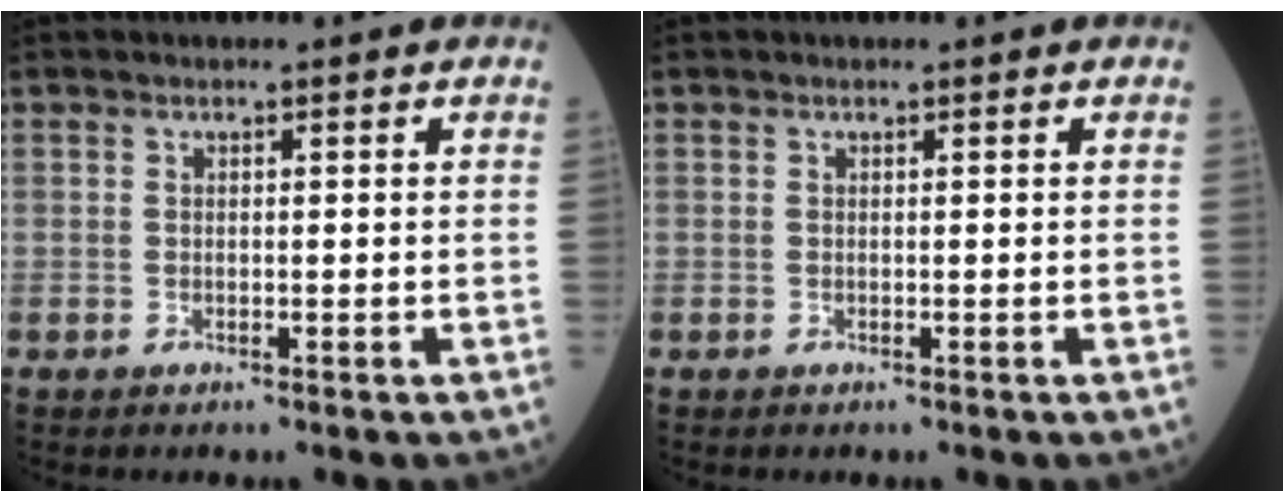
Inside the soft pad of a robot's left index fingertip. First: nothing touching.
{"total": 0.0}